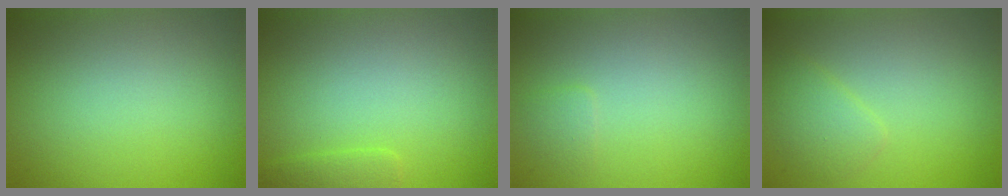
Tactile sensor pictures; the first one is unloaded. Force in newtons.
{"total": 1.4, "press": 1.4, "slide": 0.2}
{"total": 0.8, "press": 0.8, "slide": 0.1}
{"total": 1.8, "press": 1.8, "slide": 0.1}